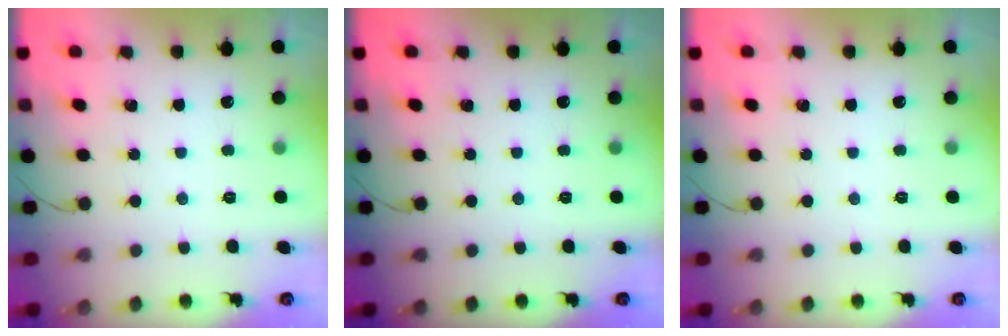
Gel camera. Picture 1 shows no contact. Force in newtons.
{"total": 0.0}
{"total": 0.0}